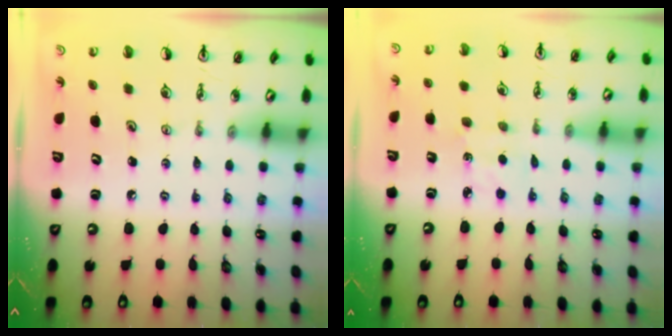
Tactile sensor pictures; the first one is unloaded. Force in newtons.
{"total": 2.7, "press": 2.6, "slide": 0.3}